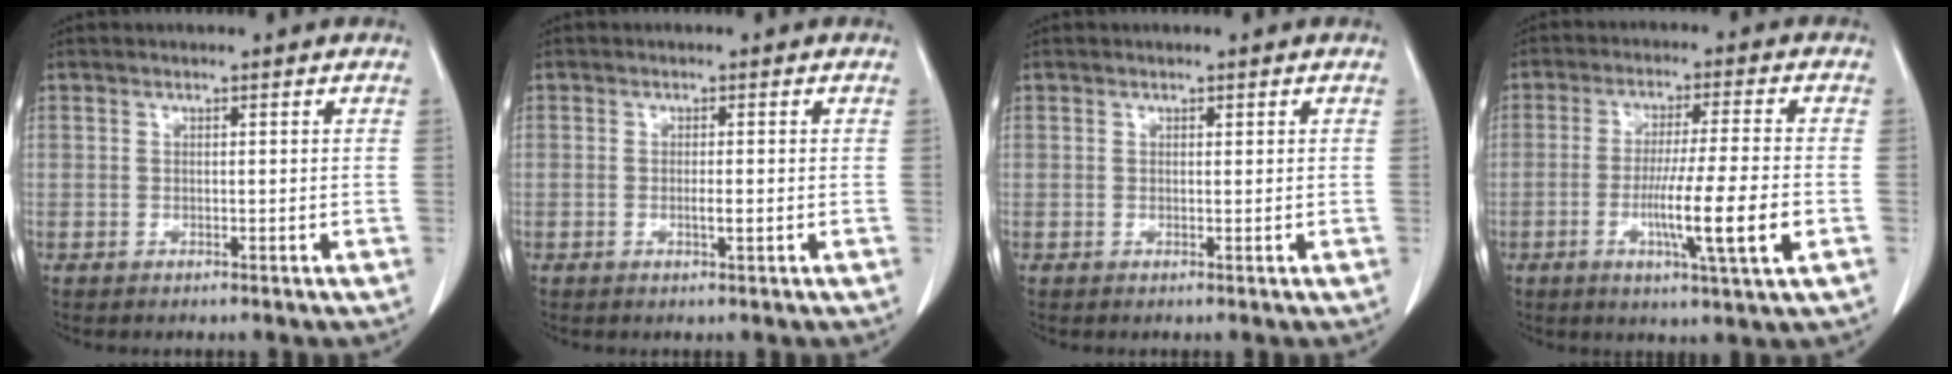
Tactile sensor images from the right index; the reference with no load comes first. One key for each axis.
{"total": 1.4, "fx": -0.3, "fy": 0.1, "fz": 1.4, "tx": -0.025, "ty": -0.002, "tz": -0.003}
{"total": 0.0}
{"total": 10.8, "fx": -3.0, "fy": -0.6, "fz": 10.4, "tx": -0.180, "ty": -0.017, "tz": -0.053}